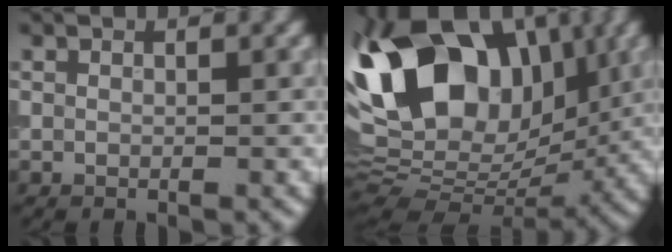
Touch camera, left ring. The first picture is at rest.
{"total": 16.2, "force": [5.4, 10.2, 11.3], "torque": [-0.210, 0.048, 0.077]}